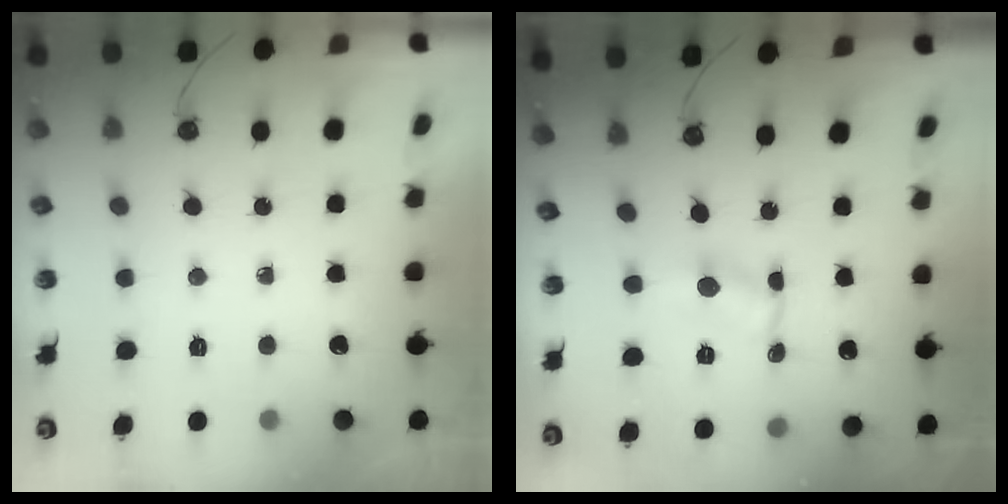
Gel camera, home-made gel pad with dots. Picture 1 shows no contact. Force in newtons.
{"total": 0.9, "press": 0.9, "slide": 0.1}